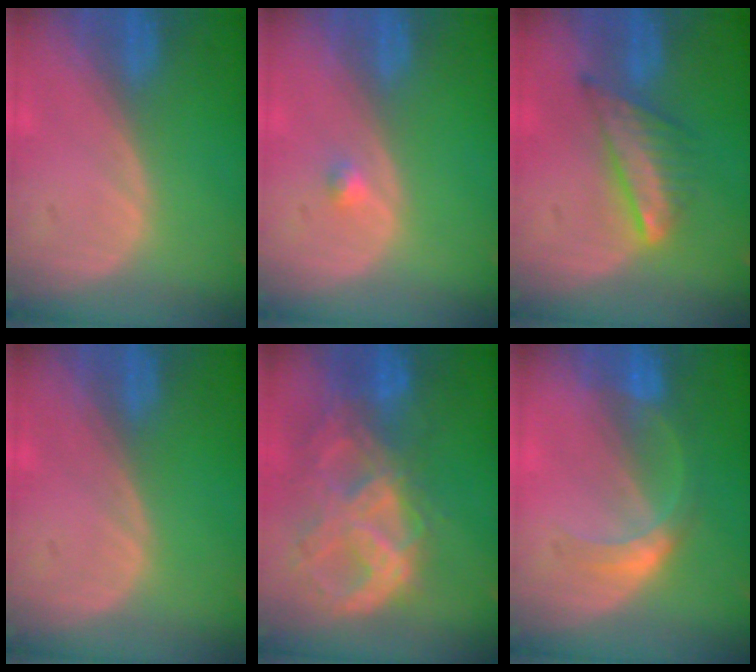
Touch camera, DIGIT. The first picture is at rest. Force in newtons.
{"total": 1.2, "press": 1.1, "slide": 0.6}
{"total": 7.3, "press": 6.3, "slide": 3.6}
{"total": 0.0}
{"total": 10.9, "press": 9.3, "slide": 5.8}
{"total": 5.2, "press": 4.8, "slide": 1.9}